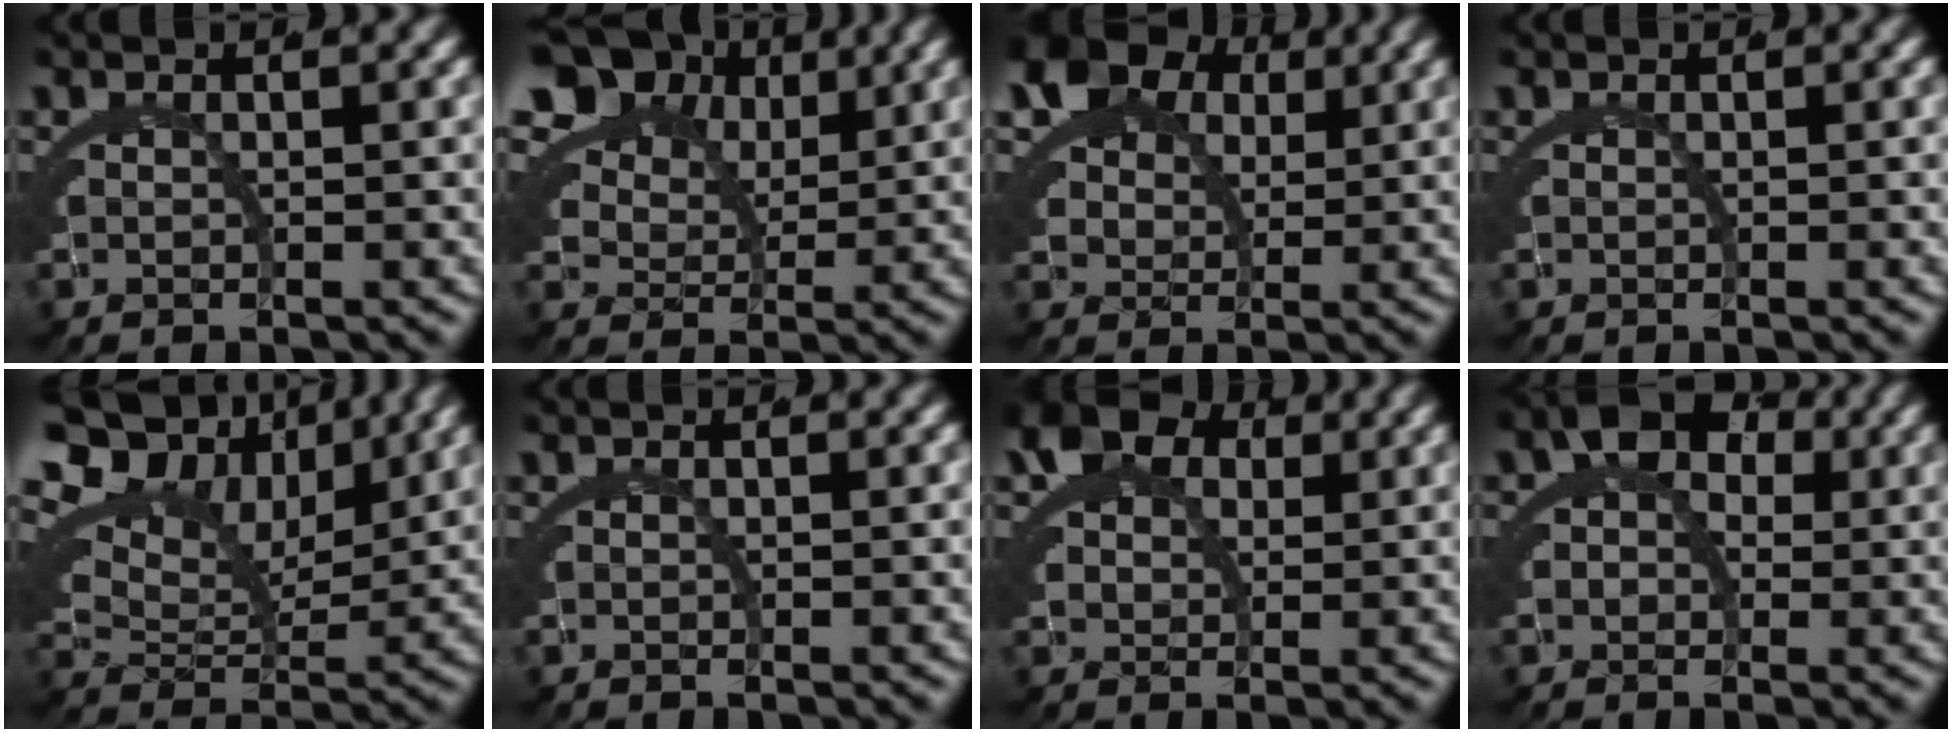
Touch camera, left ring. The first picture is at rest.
{"total": 10.8, "force": [5.2, 7.1, 6.3], "torque": [-0.119, 0.011, 0.079]}
{"total": 11.6, "force": [5.3, 8.5, 5.8], "torque": [-0.136, -0.001, 0.084]}
{"total": 0.0}
{"total": 13.9, "force": [6.6, 9.5, 7.7], "torque": [-0.155, 0.017, 0.095]}
{"total": 0.0}
{"total": 7.5, "force": [3.7, 5.3, 4.0], "torque": [-0.090, 0.002, 0.060]}
{"total": 6.4, "force": [2.0, 4.9, 3.7], "torque": [-0.066, -0.001, 0.024]}